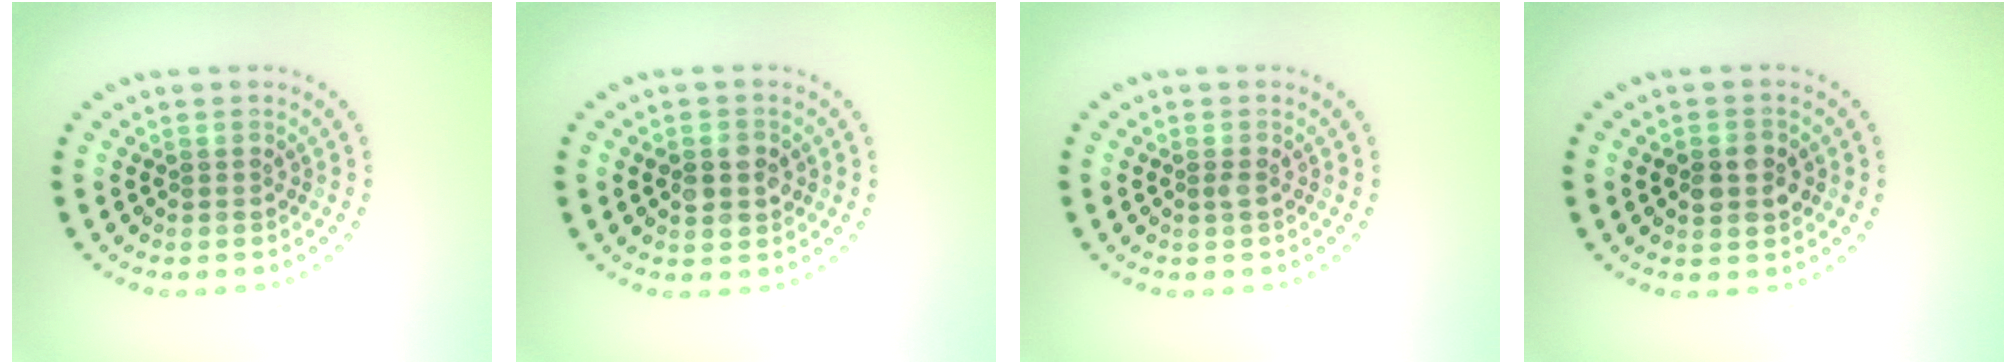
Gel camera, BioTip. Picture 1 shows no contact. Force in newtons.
{"total": 2.6, "press": 2.6, "slide": 0.1}
{"total": 0.6, "press": 0.4, "slide": 0.4}
{"total": 2.9, "press": 2.9, "slide": 0.1}